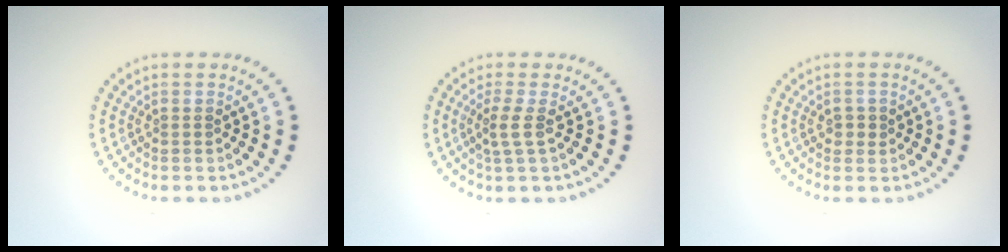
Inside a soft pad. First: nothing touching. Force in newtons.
{"total": 1.7, "press": 1.3, "slide": 1.1}
{"total": 1.2, "press": 1.1, "slide": 0.3}